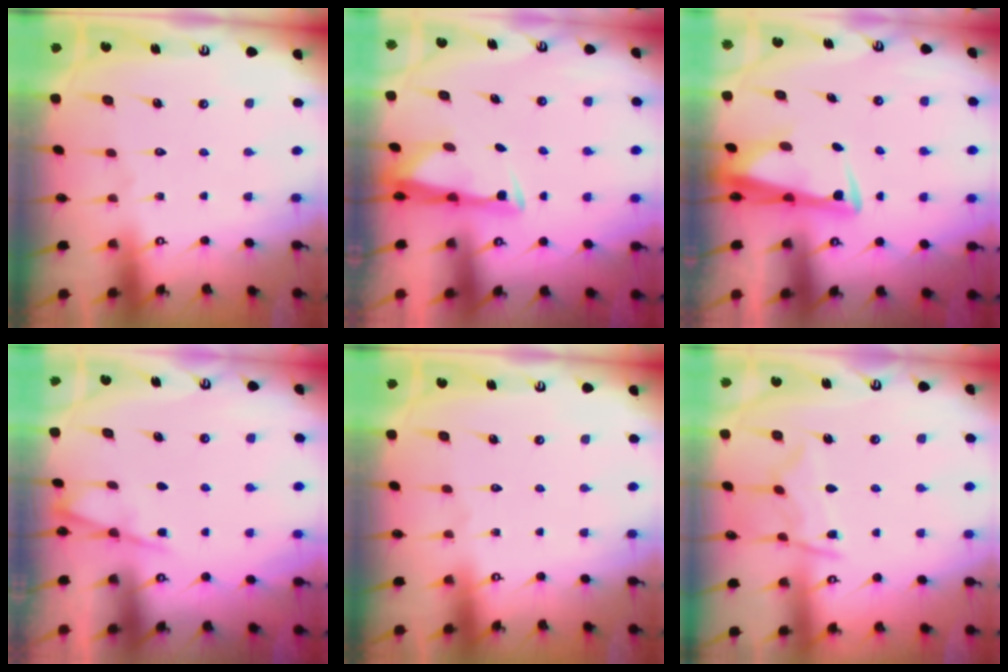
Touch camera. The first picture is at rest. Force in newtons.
{"total": 3.3, "press": 3.2, "slide": 0.8}
{"total": 3.6, "press": 3.5, "slide": 1.1}
{"total": 2.8, "press": 2.8, "slide": 0.3}
{"total": 0.0}
{"total": 9.0, "press": 9.0, "slide": 0.9}